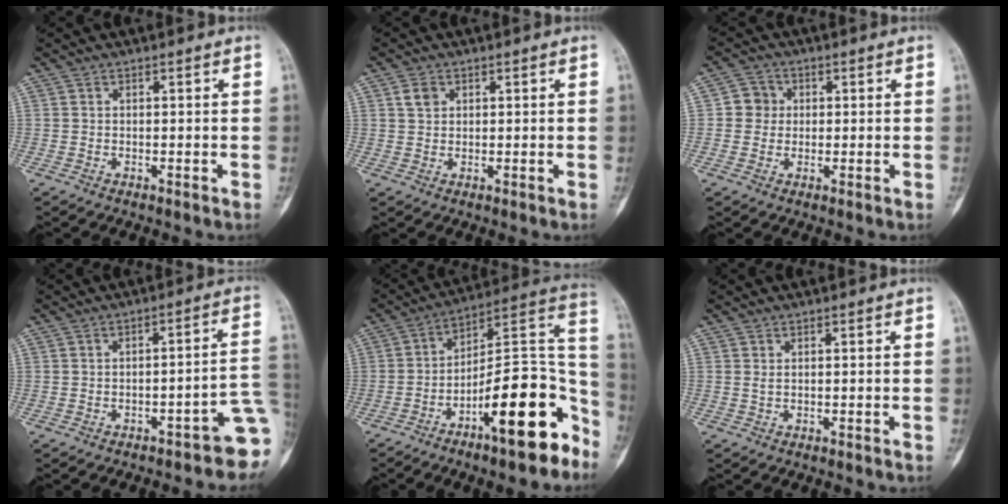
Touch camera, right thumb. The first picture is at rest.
{"total": 2.5, "force": [1.1, 1.9, 1.2], "torque": [-0.016, 0.000, 0.021]}
{"total": 4.0, "force": [0.4, 3.9, 1.0], "torque": [0.009, 0.007, -0.001]}
{"total": 9.0, "force": [-4.3, 2.5, 7.5], "torque": [-0.074, 0.042, -0.053]}
{"total": 20.7, "force": [-10.3, 6.3, 16.8], "torque": [-0.202, 0.086, -0.163]}
{"total": 0.5, "force": [0.2, 0.2, 0.5], "torque": [-0.015, 0.003, 0.005]}